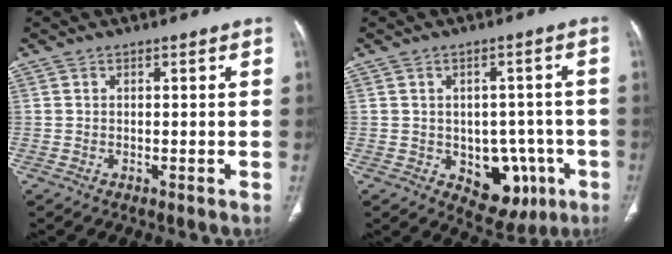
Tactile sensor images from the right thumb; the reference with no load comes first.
{"total": 10.3, "force": [-3.2, 7.3, 6.5], "torque": [-0.036, 0.019, -0.025]}